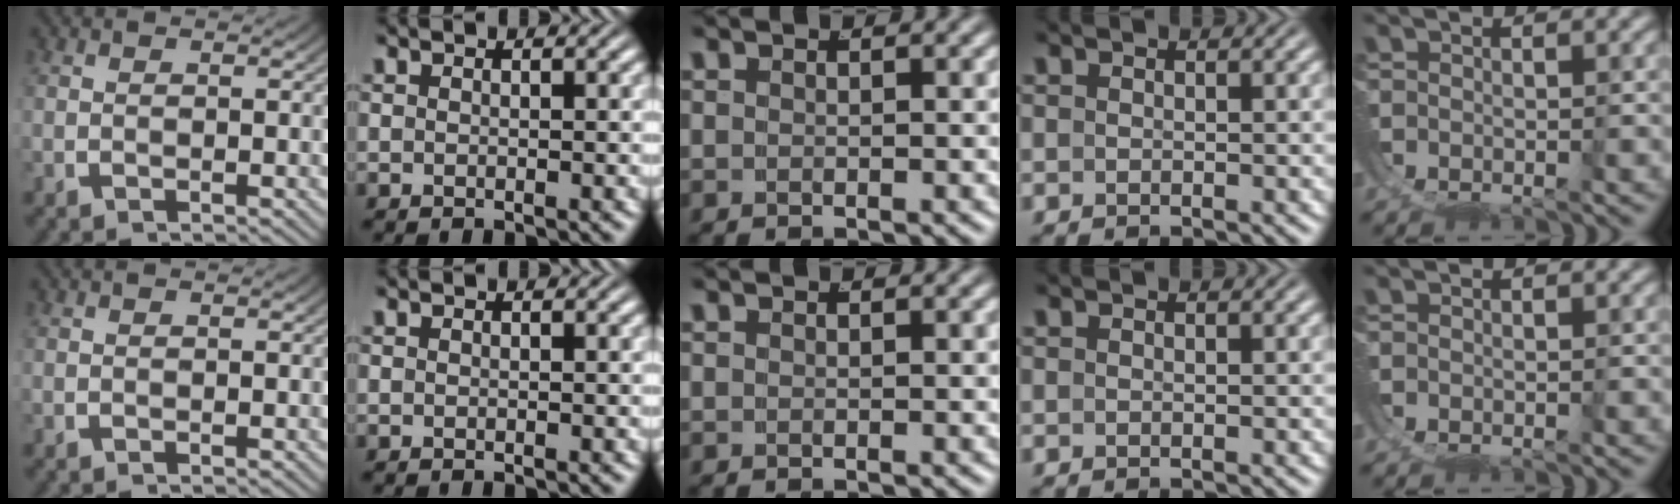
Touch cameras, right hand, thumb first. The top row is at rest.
{}